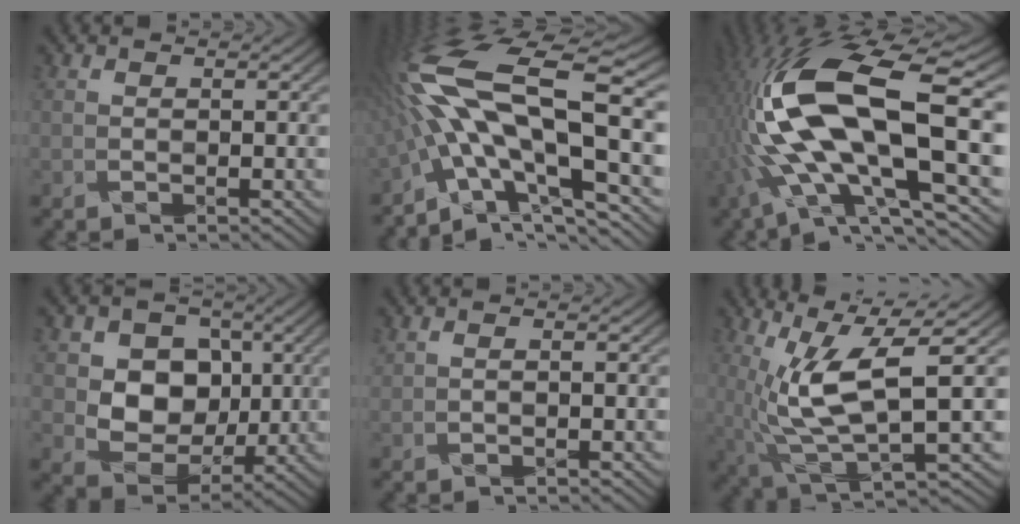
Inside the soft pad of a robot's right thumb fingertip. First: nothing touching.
{"total": 17.9, "force": [-3.0, 5.9, 16.7], "torque": [-0.309, 0.021, -0.067]}
{"total": 19.8, "force": [-2.4, 8.0, 17.9], "torque": [-0.354, -0.002, -0.047]}
{"total": 8.1, "force": [0.5, 6.8, 4.3], "torque": [-0.090, -0.011, 0.002]}
{"total": 0.6, "force": [-0.1, 0.1, 0.6], "torque": [-0.010, -0.001, 0.000]}
{"total": 11.4, "force": [1.3, 3.8, 10.6], "torque": [-0.220, -0.003, 0.036]}